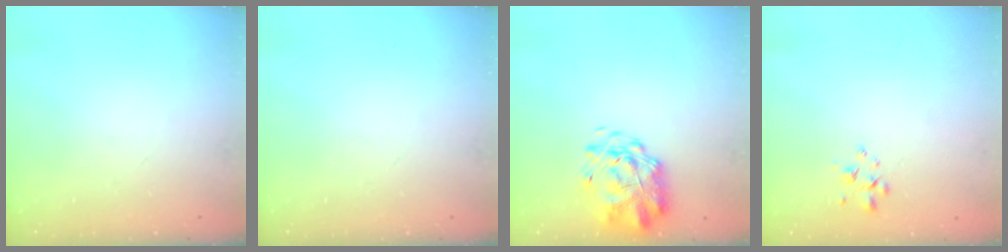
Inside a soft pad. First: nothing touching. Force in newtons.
{"total": 0.0}
{"total": 2.6, "press": 2.1, "slide": 1.6}
{"total": 2.6, "press": 2.5, "slide": 0.7}